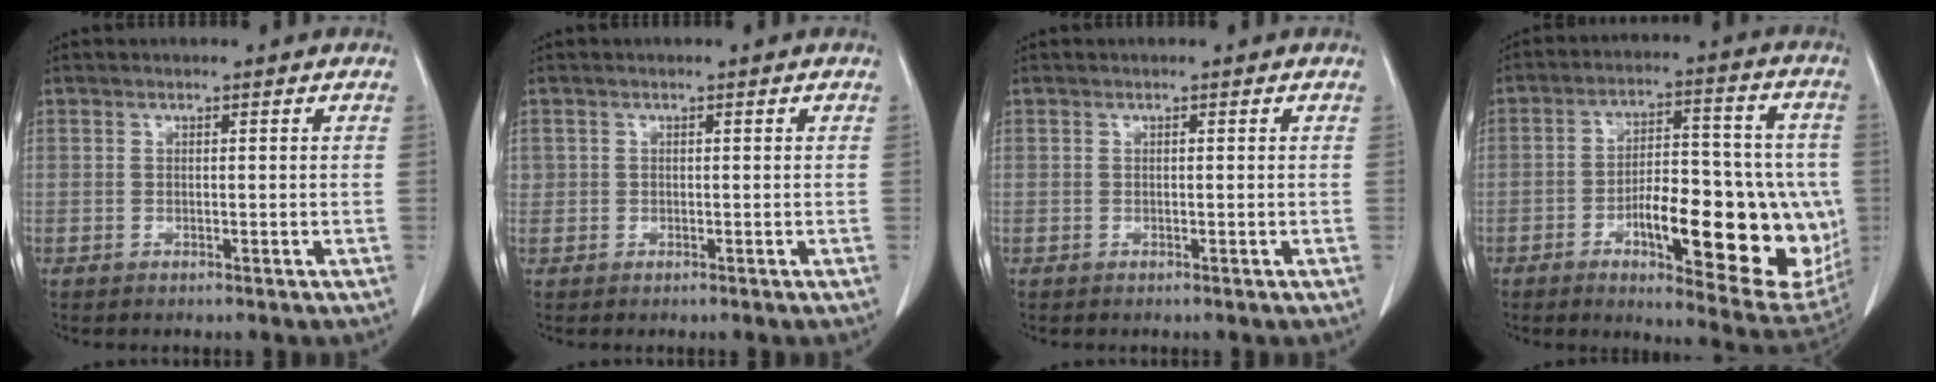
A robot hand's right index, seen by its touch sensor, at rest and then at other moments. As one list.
[{"total": 0.8, "force": [0.1, 0.8, 0.1], "torque": [0.010, 0.004, 0.000]}, {"total": 0.0}, {"total": 21.7, "force": [-5.2, 6.7, 19.9], "torque": [-0.216, 0.016, -0.054]}]